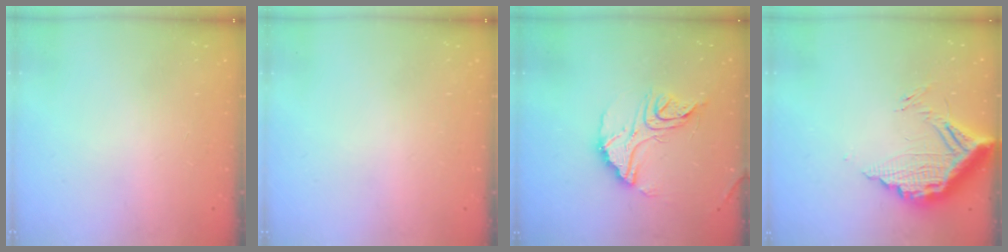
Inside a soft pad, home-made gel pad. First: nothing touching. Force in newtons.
{"total": 0.0}
{"total": 15.7, "press": 15.6, "slide": 1.6}
{"total": 12.3, "press": 12.3, "slide": 1.0}